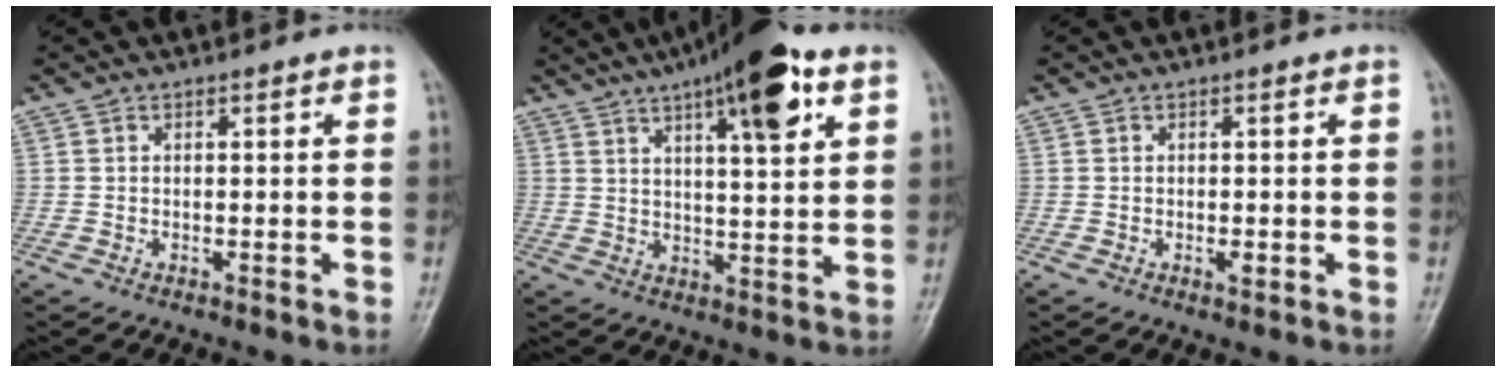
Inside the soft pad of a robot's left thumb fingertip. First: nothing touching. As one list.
[{"total": 15.6, "force": [8.1, 4.1, 12.7], "torque": [-0.175, -0.018, 0.119]}, {"total": 1.4, "force": [-0.4, 0.5, 1.3], "torque": [-0.019, 0.000, -0.004]}]